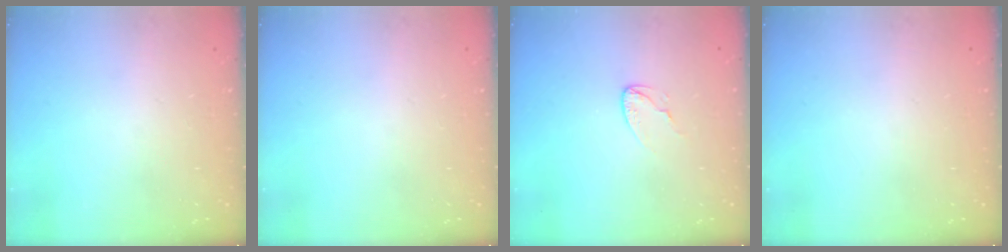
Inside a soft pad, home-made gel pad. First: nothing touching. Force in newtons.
{"total": 0.0}
{"total": 3.6, "press": 3.6, "slide": 0.3}
{"total": 0.0}